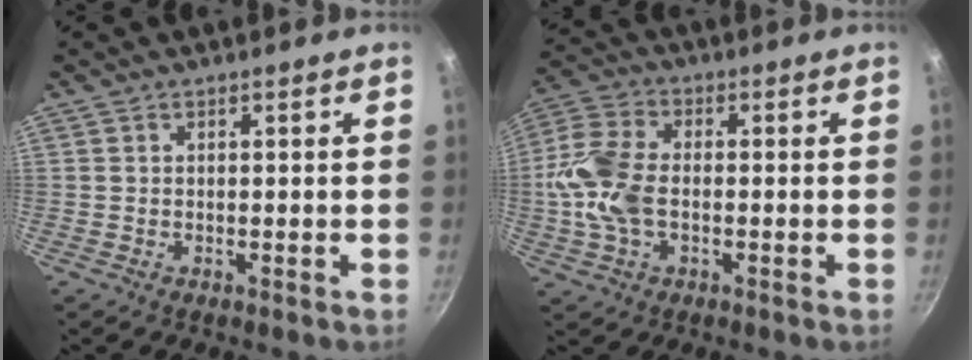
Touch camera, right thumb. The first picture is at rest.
{"total": 12.1, "force": [-1.2, 7.5, 9.4], "torque": [-0.190, 0.024, -0.037]}